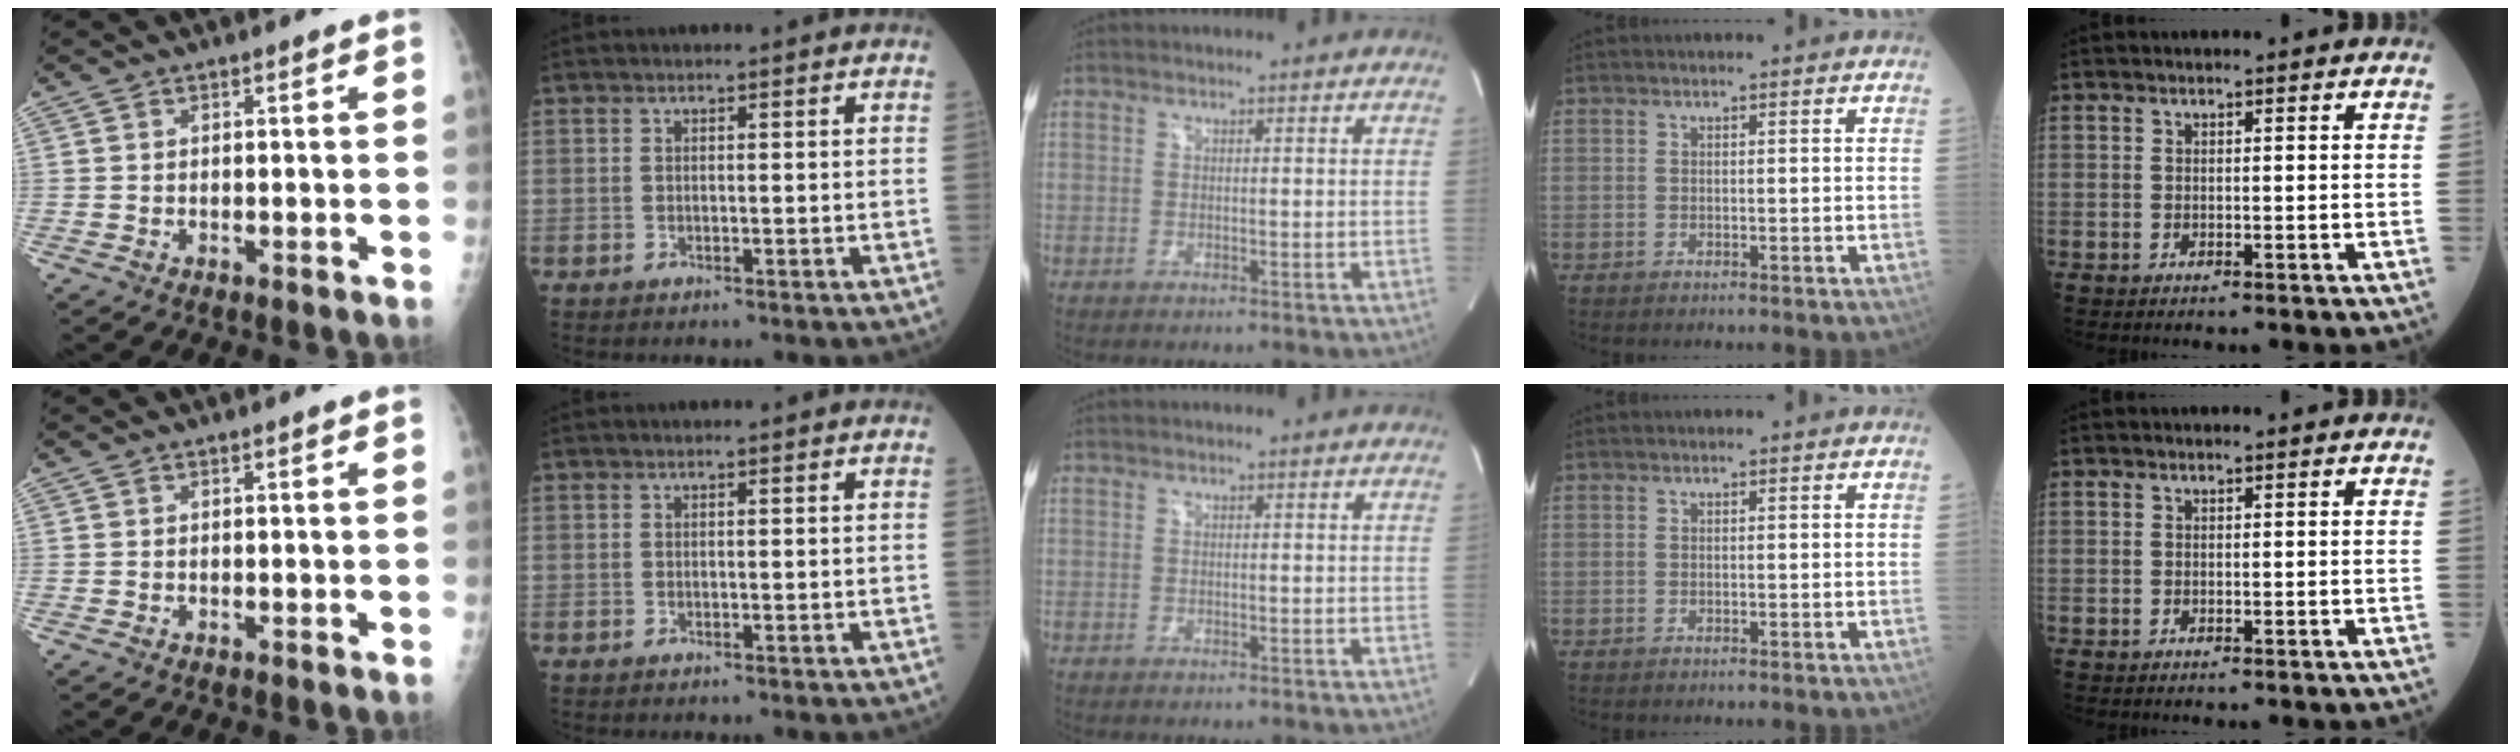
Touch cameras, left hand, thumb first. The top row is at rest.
{}